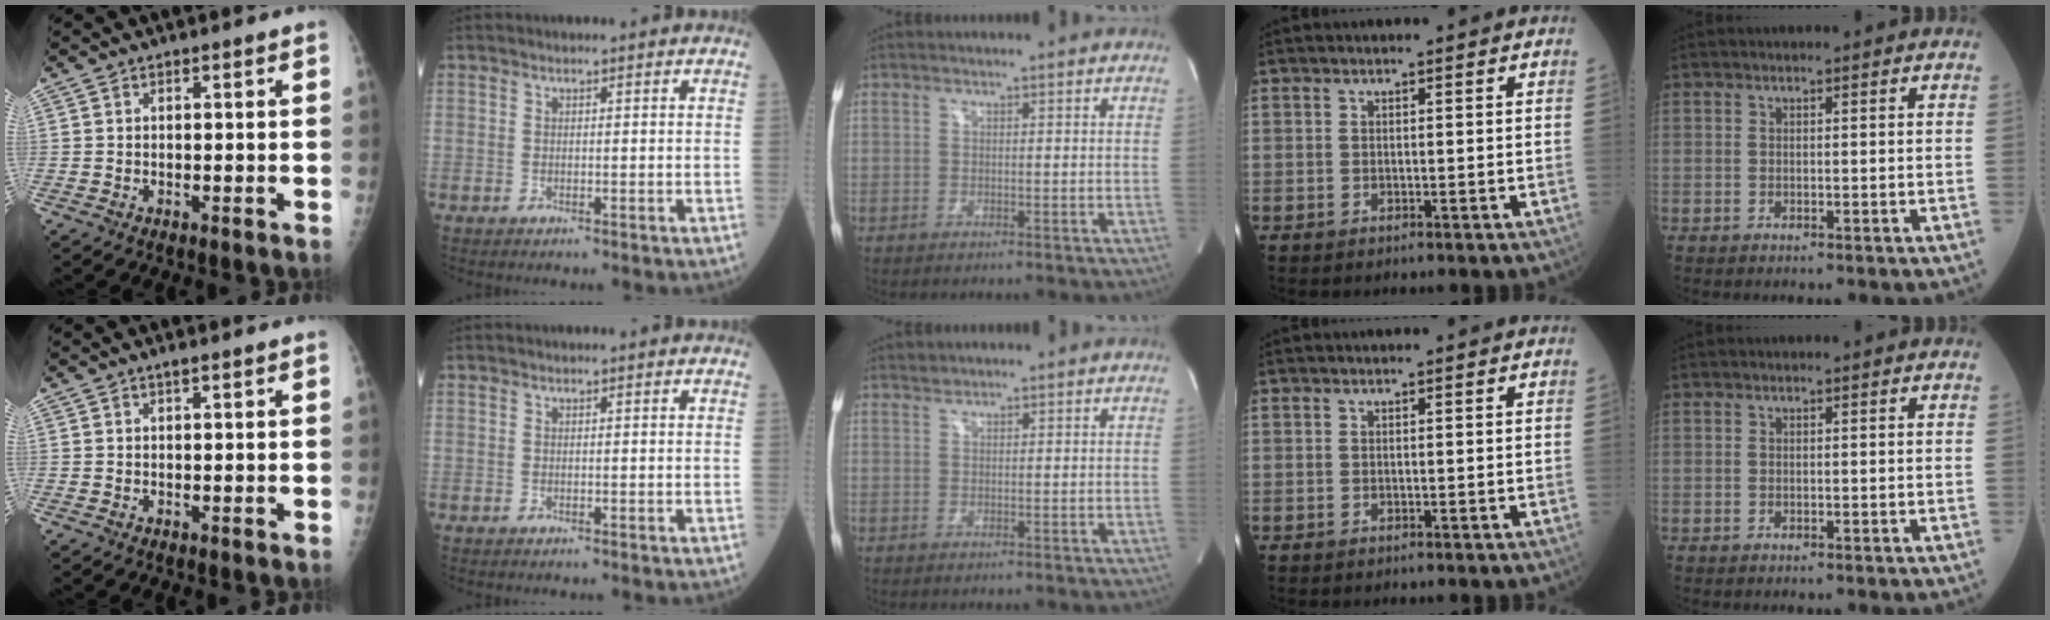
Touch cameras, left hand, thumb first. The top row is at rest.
{"thumb": {"total": 0.8, "force": [0.4, 0.1, 0.6], "torque": [-0.012, 0.004, 0.006]}, "middle": {"total": 0.7, "force": [0.7, 0.2, -0.1], "torque": [0.000, 0.003, 0.012]}}